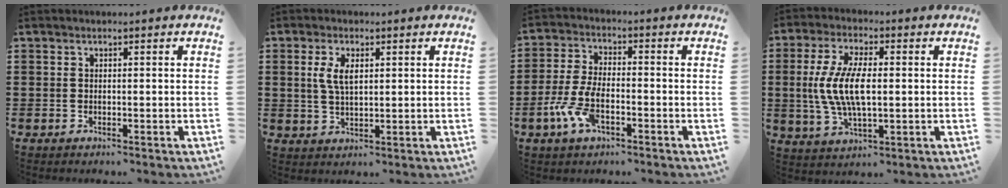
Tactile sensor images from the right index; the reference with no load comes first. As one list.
[{"total": 4.3, "force": [1.1, 2.0, 3.7], "torque": [-0.078, 0.008, 0.018]}, {"total": 7.2, "force": [-2.9, 3.1, 5.8], "torque": [-0.146, -0.010, -0.062]}, {"total": 9.6, "force": [-0.1, 3.9, 8.8], "torque": [-0.202, -0.003, -0.011]}]